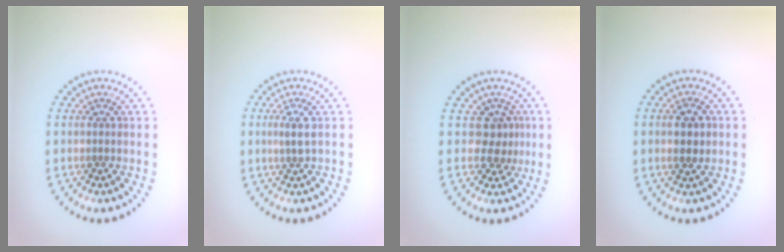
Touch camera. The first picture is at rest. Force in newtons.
{"total": 1.3, "press": 1.2, "slide": 0.6}
{"total": 2.3, "press": 1.5, "slide": 1.8}
{"total": 2.4, "press": 2.4, "slide": 0.2}